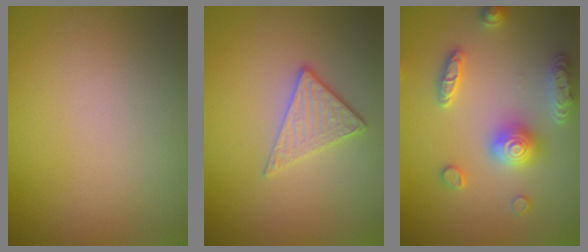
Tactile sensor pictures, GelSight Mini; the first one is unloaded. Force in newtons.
{"total": 2.9, "press": 2.6, "slide": 1.3}
{"total": 5.0, "press": 4.9, "slide": 0.9}